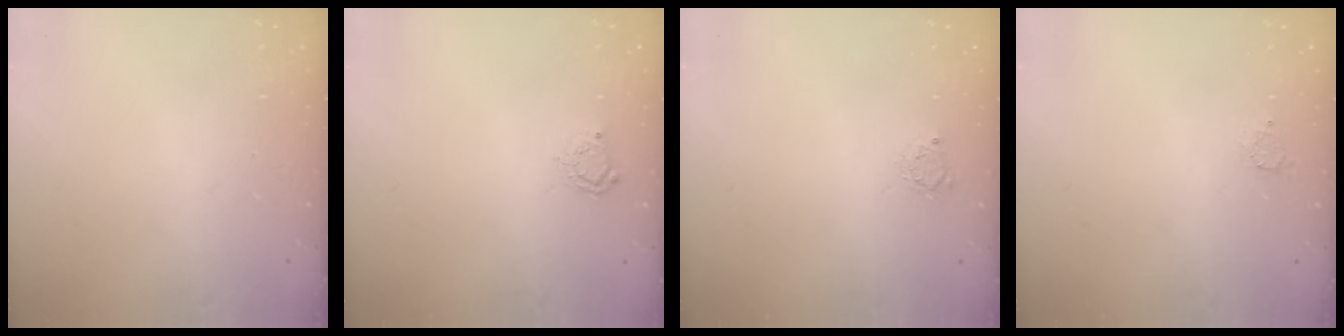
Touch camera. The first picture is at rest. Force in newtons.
{"total": 5.5, "press": 5.4, "slide": 0.6}
{"total": 2.6, "press": 2.6, "slide": 0.4}
{"total": 2.3, "press": 2.3, "slide": 0.2}